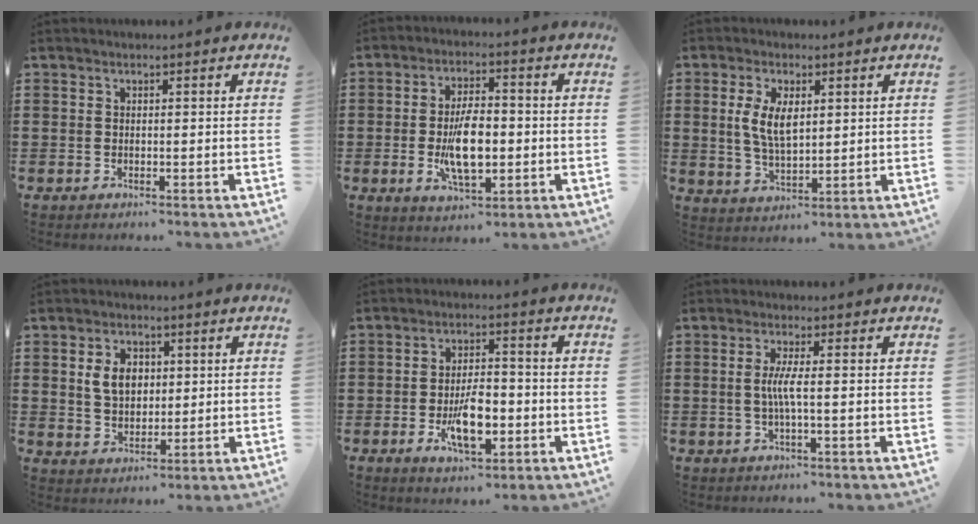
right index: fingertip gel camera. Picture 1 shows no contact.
{"total": 9.1, "force": [-1.4, 4.0, 8.1], "torque": [-0.150, -0.007, -0.031]}
{"total": 6.2, "force": [1.2, 3.0, 5.2], "torque": [-0.115, 0.006, 0.019]}
{"total": 5.4, "force": [1.2, 3.9, 3.6], "torque": [-0.082, 0.009, 0.014]}
{"total": 8.3, "force": [-2.6, 3.7, 7.0], "torque": [-0.125, -0.002, -0.045]}
{"total": 3.5, "force": [-0.3, 0.0, 3.5], "torque": [-0.073, -0.008, -0.010]}